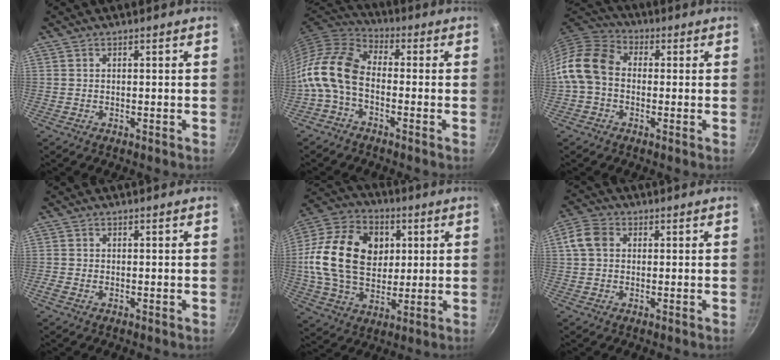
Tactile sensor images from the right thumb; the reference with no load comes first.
{"total": 11.8, "force": [-2.9, 7.2, 8.9], "torque": [-0.173, 0.040, -0.079]}
{"total": 10.5, "force": [-0.6, 8.1, 6.6], "torque": [-0.108, 0.028, -0.034]}
{"total": 1.2, "force": [-0.3, 0.8, 0.9], "torque": [-0.017, 0.000, -0.007]}
{"total": 22.2, "force": [3.2, 16.2, 14.8], "torque": [-0.247, 0.014, 0.051]}
{"total": 5.7, "force": [1.1, 4.5, 3.3], "torque": [-0.052, 0.007, 0.009]}